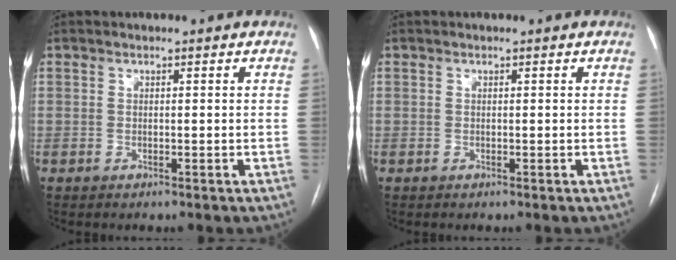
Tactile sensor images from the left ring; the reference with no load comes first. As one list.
[{"total": 0.0}]